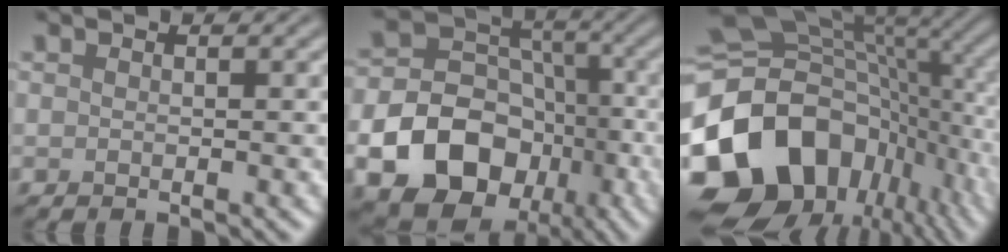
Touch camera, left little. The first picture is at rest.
{"total": 15.9, "force": [-6.5, 12.6, 7.2], "torque": [-0.127, -0.036, -0.132]}
{"total": 17.8, "force": [-4.9, 12.7, 11.5], "torque": [-0.265, -0.014, -0.088]}